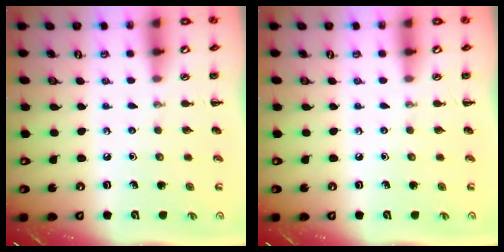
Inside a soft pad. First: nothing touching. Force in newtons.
{"total": 0.0}